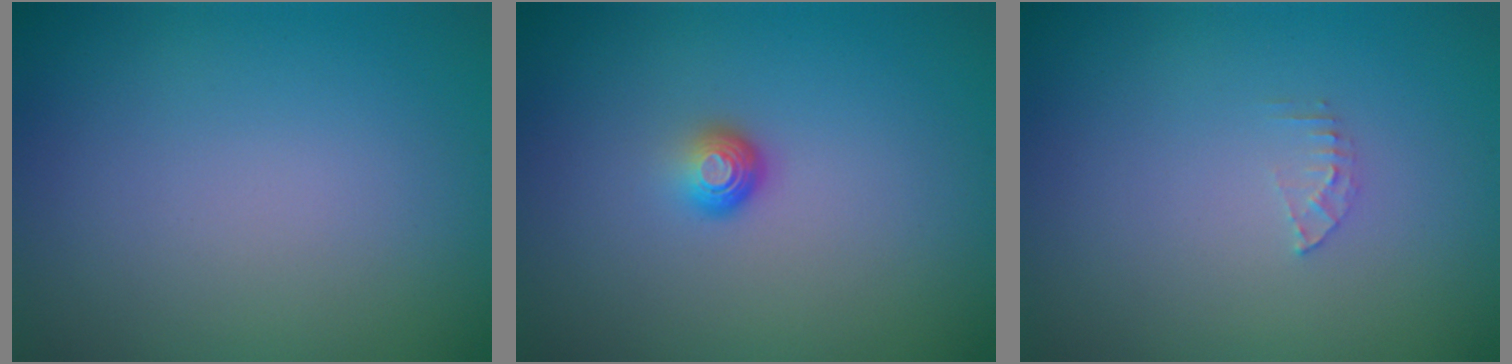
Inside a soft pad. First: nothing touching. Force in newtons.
{"total": 1.6, "press": 1.0, "slide": 1.2}
{"total": 0.9, "press": 0.9, "slide": 0.1}